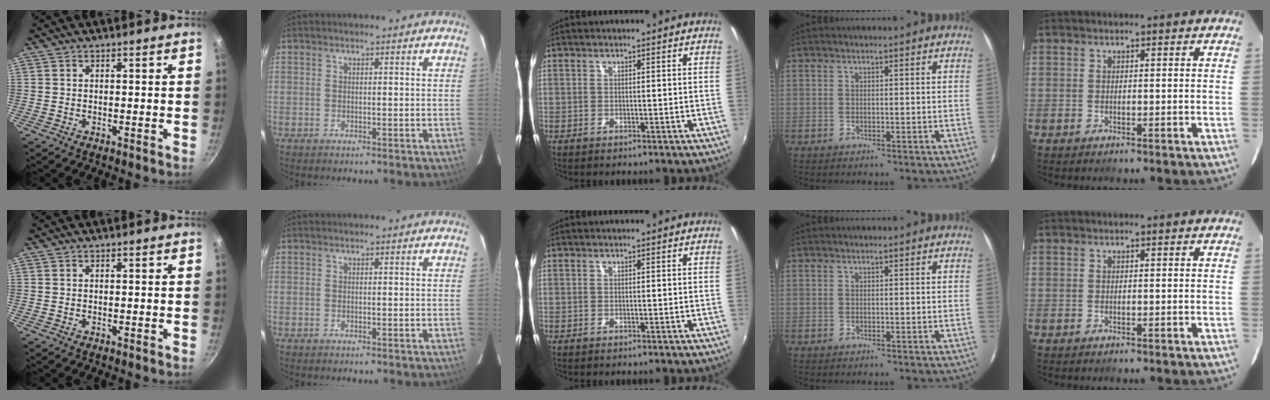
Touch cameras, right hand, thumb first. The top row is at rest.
{}